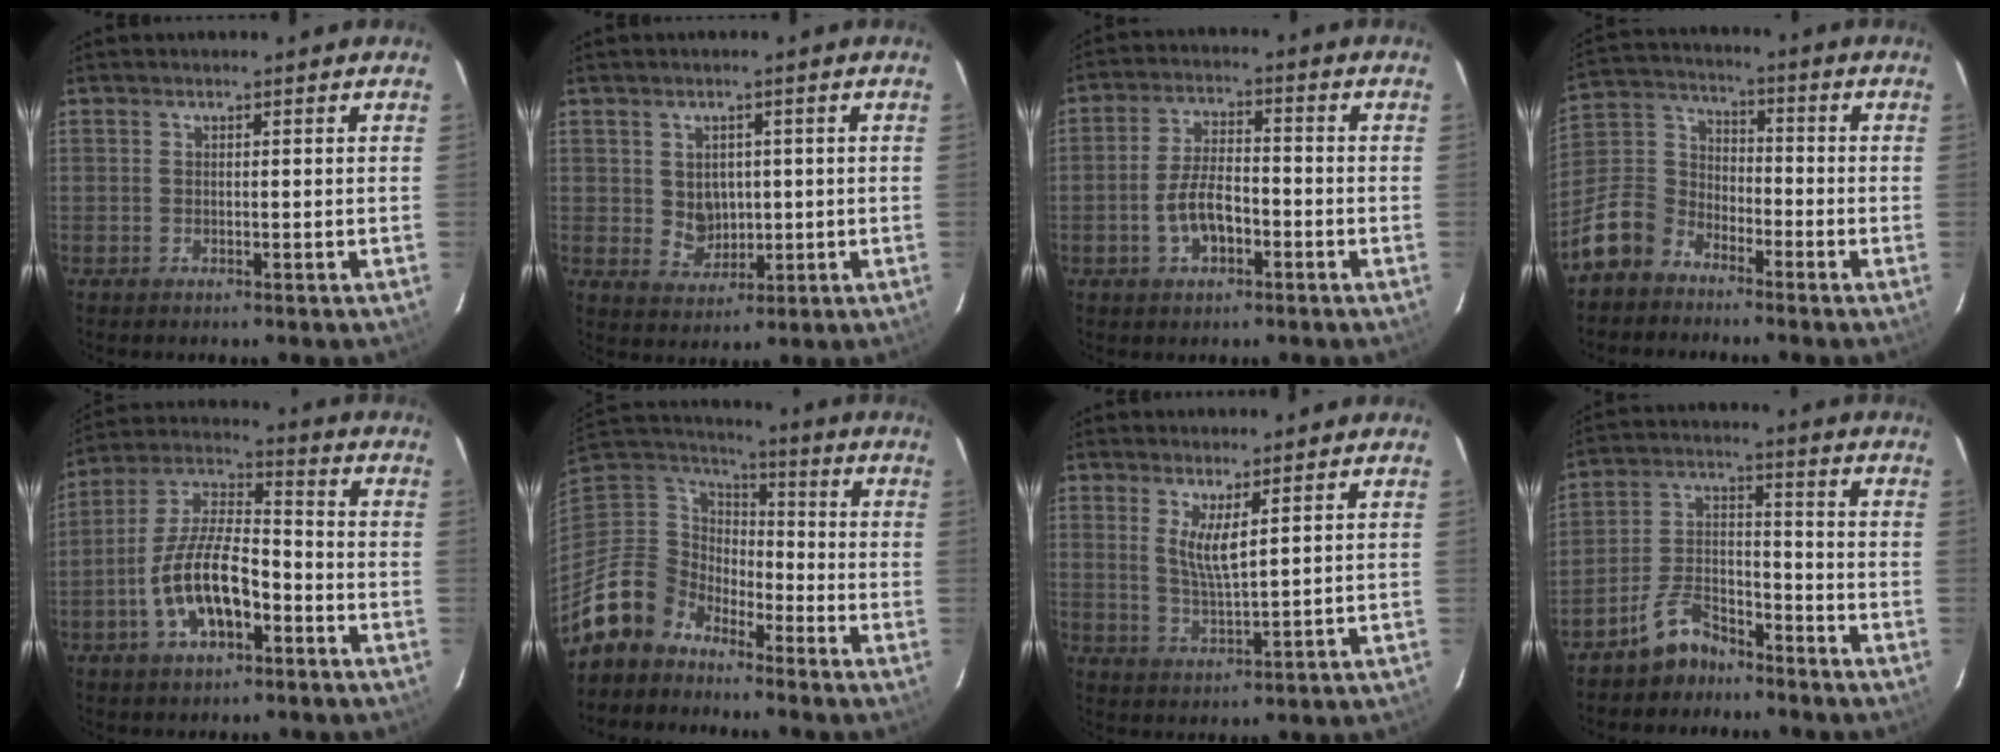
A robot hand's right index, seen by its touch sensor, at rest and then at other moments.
{"total": 4.5, "force": [0.6, 4.0, 1.9], "torque": [-0.034, 0.005, 0.022]}
{"total": 7.2, "force": [-2.8, 3.4, 5.6], "torque": [-0.113, 0.010, -0.045]}
{"total": 11.4, "force": [-7.9, 7.6, 3.2], "torque": [-0.088, 0.045, -0.155]}
{"total": 13.5, "force": [-5.3, 5.6, 11.0], "torque": [-0.222, 0.011, -0.093]}
{"total": 12.1, "force": [-9.2, 7.7, 1.8], "torque": [-0.068, 0.033, -0.182]}
{"total": 5.0, "force": [2.2, 0.9, 4.4], "torque": [-0.085, -0.013, 0.043]}
{"total": 8.1, "force": [-6.5, 3.8, 3.0], "torque": [-0.071, 0.031, -0.115]}